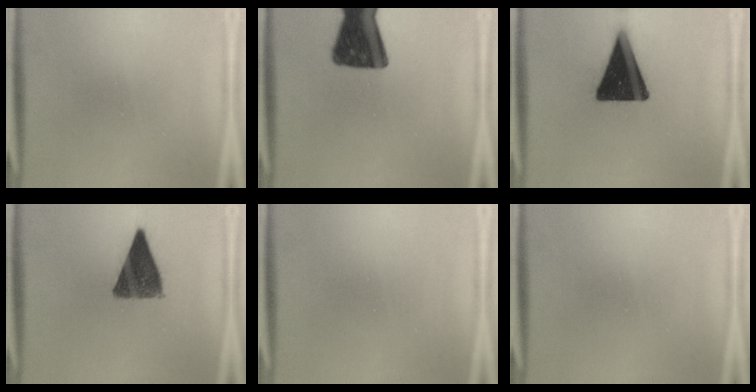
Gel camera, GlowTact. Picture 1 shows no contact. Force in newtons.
{"total": 17.2}
{"total": 18.8}
{"total": 10.3}
{"total": 1.9}
{"total": 0.0}